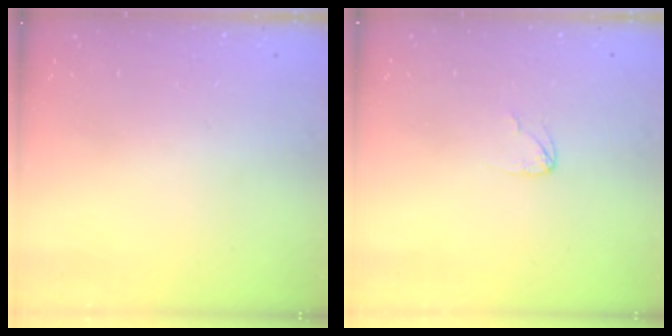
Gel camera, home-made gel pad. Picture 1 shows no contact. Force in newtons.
{"total": 2.3, "press": 2.3, "slide": 0.1}